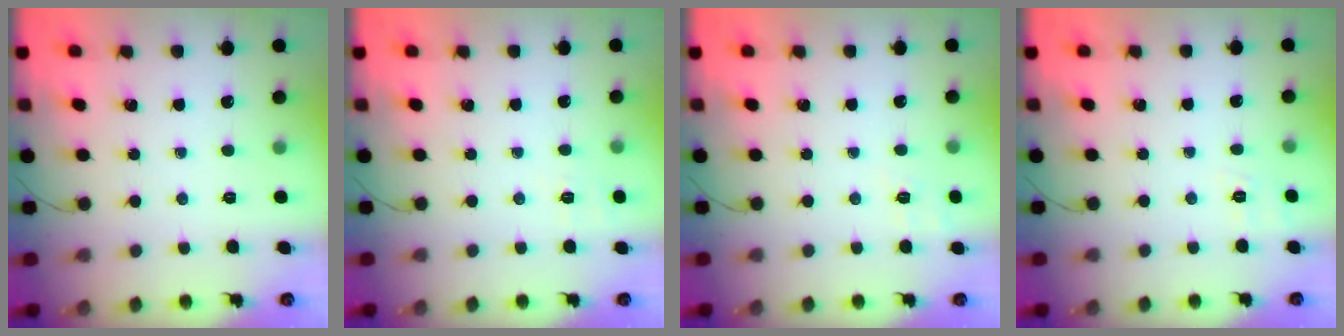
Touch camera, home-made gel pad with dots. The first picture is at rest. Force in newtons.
{"total": 3.0, "press": 2.4, "slide": 1.8}
{"total": 7.2, "press": 6.9, "slide": 1.8}
{"total": 6.0, "press": 5.7, "slide": 1.9}